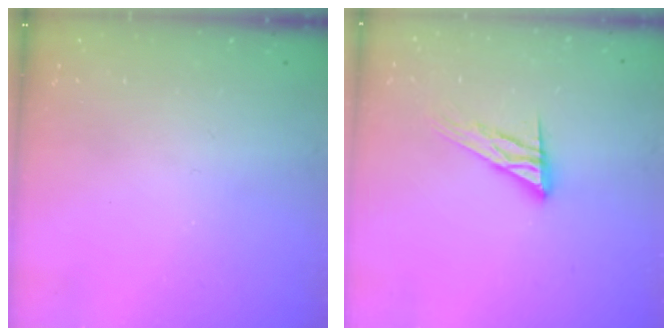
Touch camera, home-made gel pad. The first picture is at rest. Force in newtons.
{"total": 12.0, "press": 12.0, "slide": 1.0}